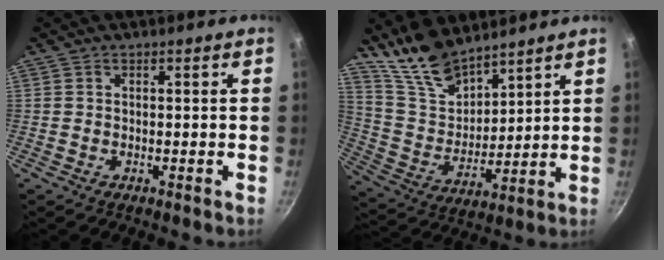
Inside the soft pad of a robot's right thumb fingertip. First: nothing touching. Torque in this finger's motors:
{"motor_torque": [-1.68, 1.44, -0.05, 1.53, 0.02]}